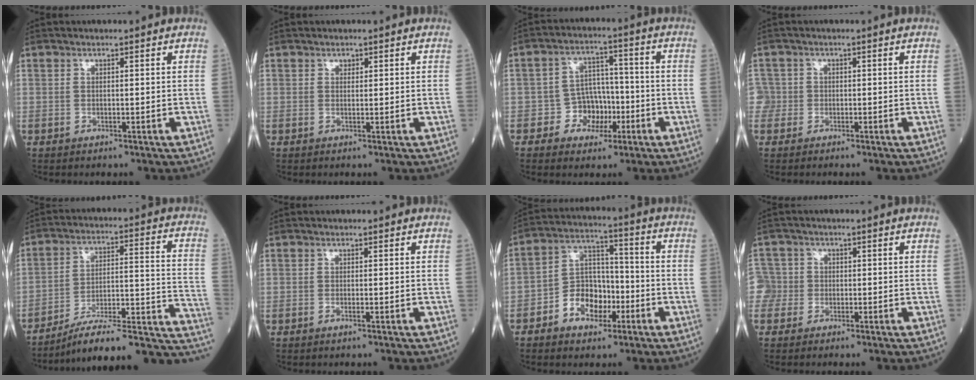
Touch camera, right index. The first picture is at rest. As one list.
[{"total": 0.7, "force": [0.4, 0.5, 0.2], "torque": [0.000, -0.002, 0.004]}, {"total": 6.2, "force": [-2.2, 5.2, 2.6], "torque": [-0.033, 0.022, -0.034]}, {"total": 2.3, "force": [-0.9, 2.1, -0.3], "torque": [0.010, 0.010, -0.023]}, {"total": 20.5, "force": [-16.8, 3.2, 11.4], "torque": [-0.094, 0.044, -0.246]}, {"total": 0.6, "force": [-0.3, 0.0, 0.5], "torque": [-0.009, -0.001, -0.005]}, {"total": 8.8, "force": [-3.8, 5.9, 5.2], "torque": [-0.102, 0.029, -0.067]}, {"total": 3.4, "force": [-1.4, 3.1, -0.4], "torque": [0.007, 0.014, -0.033]}]